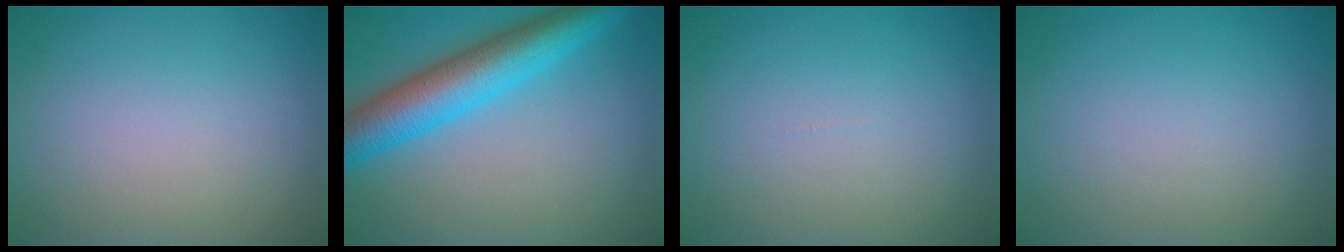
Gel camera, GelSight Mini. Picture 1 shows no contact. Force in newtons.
{"total": 7.8, "press": 7.8, "slide": 0.2}
{"total": 0.0}
{"total": 0.0}